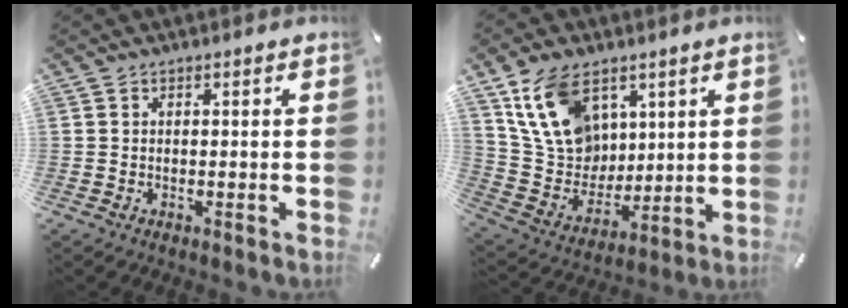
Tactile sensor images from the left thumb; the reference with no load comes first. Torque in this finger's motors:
{"motor_torque": [0.92, 0.55, 1.34, -1.44, 0.43]}